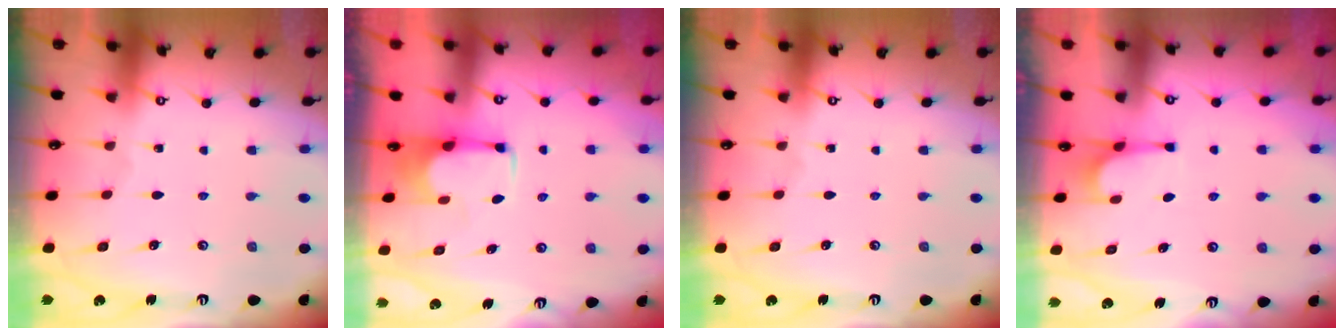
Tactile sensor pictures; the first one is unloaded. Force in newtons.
{"total": 1.8, "press": 1.5, "slide": 0.9}
{"total": 0.0}
{"total": 2.0, "press": 1.9, "slide": 0.6}